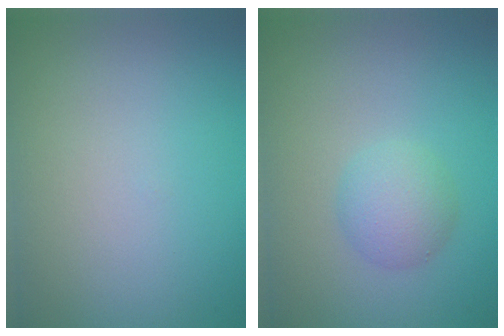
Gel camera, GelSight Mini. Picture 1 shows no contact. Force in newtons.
{"total": 2.6, "press": 2.6, "slide": 0.1}